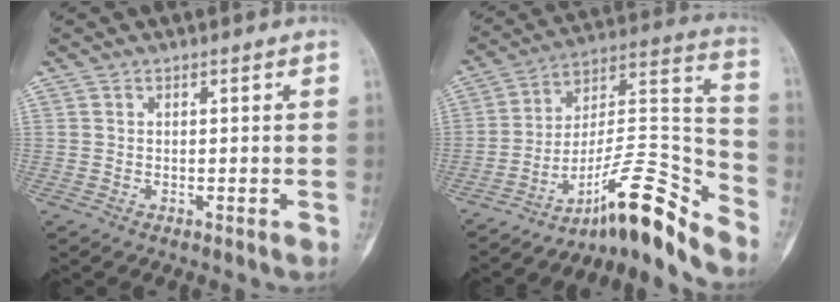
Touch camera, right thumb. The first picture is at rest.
{"total": 17.6, "force": [-13.5, 3.4, 10.9], "torque": [-0.137, 0.142, -0.221]}